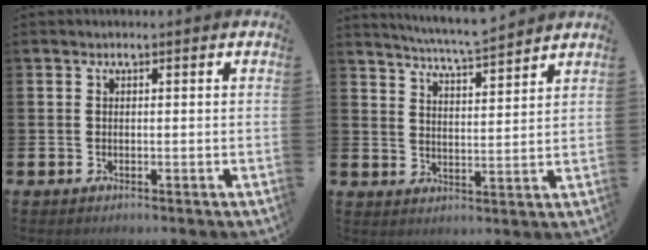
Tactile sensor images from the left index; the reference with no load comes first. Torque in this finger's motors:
{"motor_torque": [0.57, -0.55, 0.14, 0.11]}